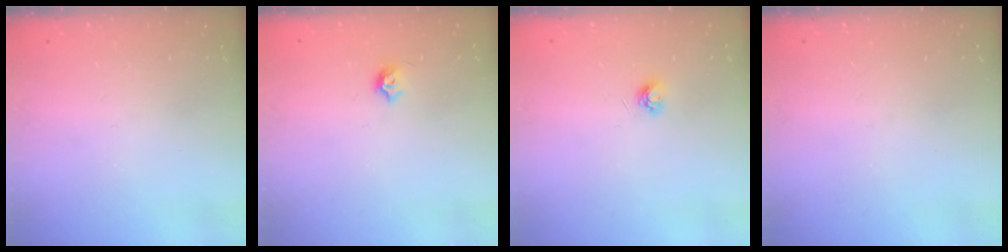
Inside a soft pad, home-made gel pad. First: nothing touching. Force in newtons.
{"total": 4.7, "press": 4.6, "slide": 0.8}
{"total": 4.4, "press": 4.4, "slide": 0.6}
{"total": 0.0}